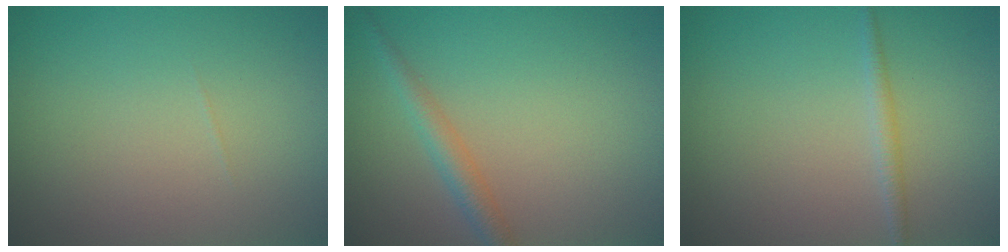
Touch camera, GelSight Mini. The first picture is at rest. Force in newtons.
{"total": 2.2, "press": 2.2, "slide": 0.1}
{"total": 1.1, "press": 1.1, "slide": 0.1}